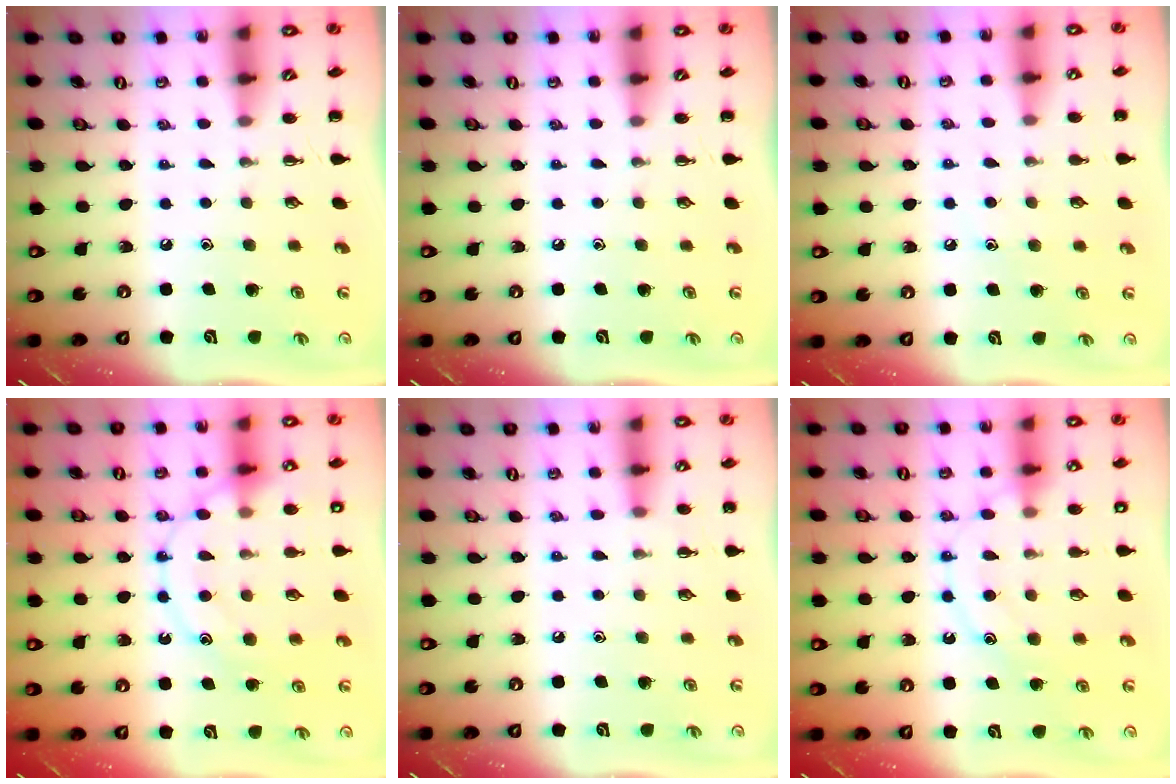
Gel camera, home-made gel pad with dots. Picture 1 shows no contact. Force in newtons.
{"total": 0.0}
{"total": 6.9, "press": 6.6, "slide": 1.9}
{"total": 15.7, "press": 15.6, "slide": 1.1}
{"total": 7.5, "press": 7.1, "slide": 2.3}
{"total": 12.8, "press": 12.8, "slide": 0.7}